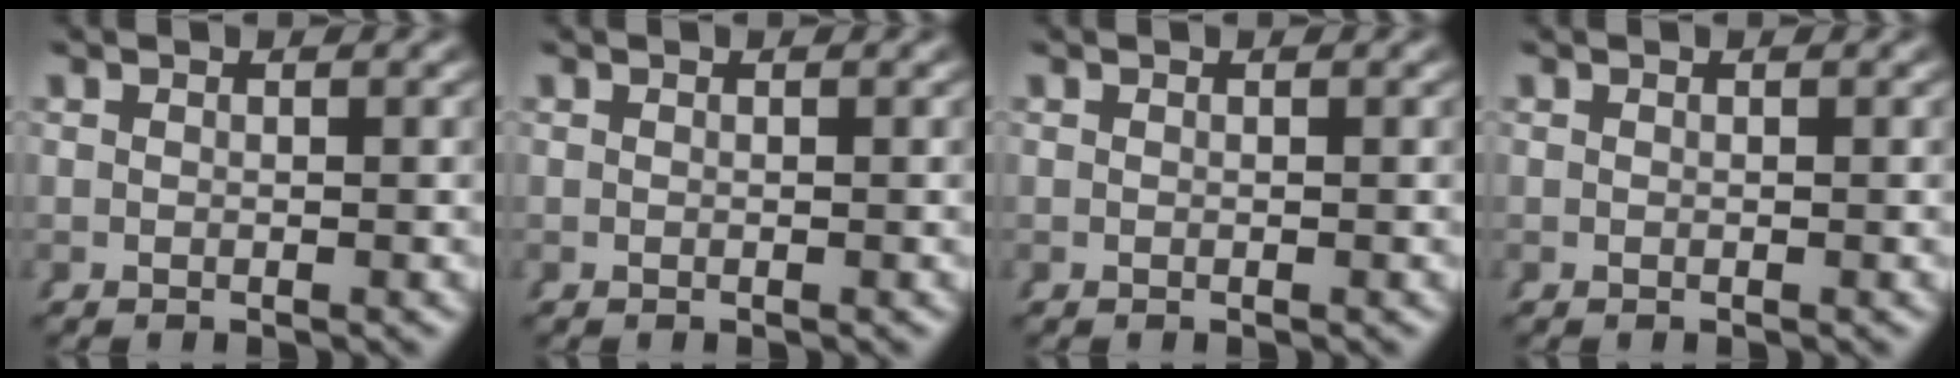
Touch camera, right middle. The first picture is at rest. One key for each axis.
{"total": 0.0}
{"total": 0.0}
{"total": 0.0}